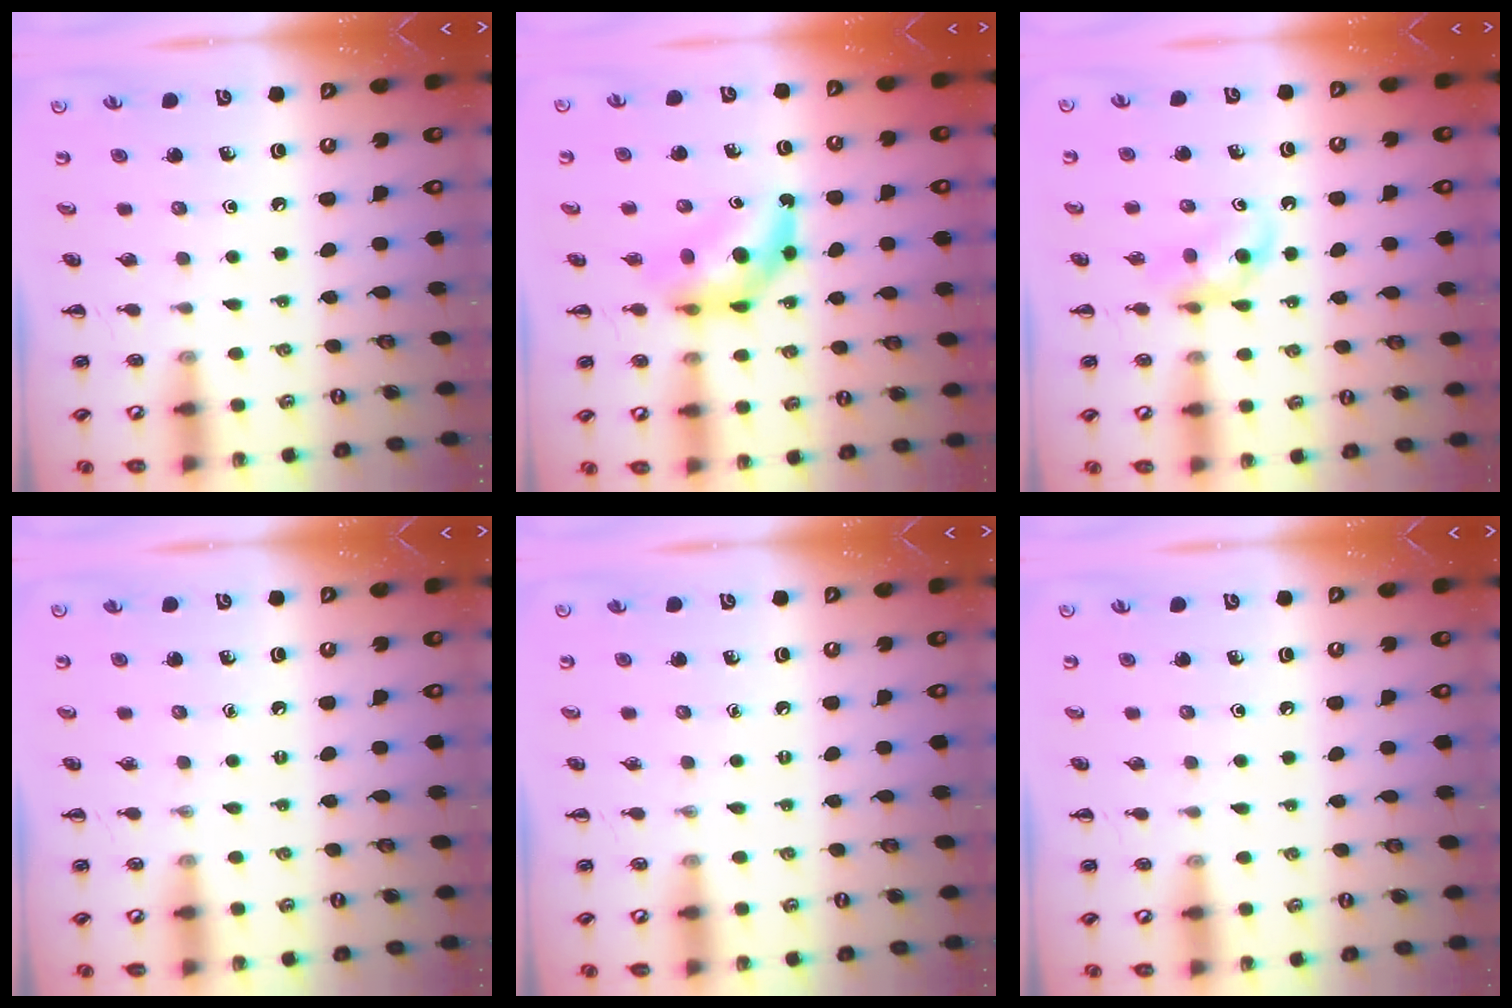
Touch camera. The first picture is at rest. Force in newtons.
{"total": 7.2, "press": 7.0, "slide": 1.7}
{"total": 5.2, "press": 5.0, "slide": 1.5}
{"total": 0.0}
{"total": 0.0}
{"total": 0.0}